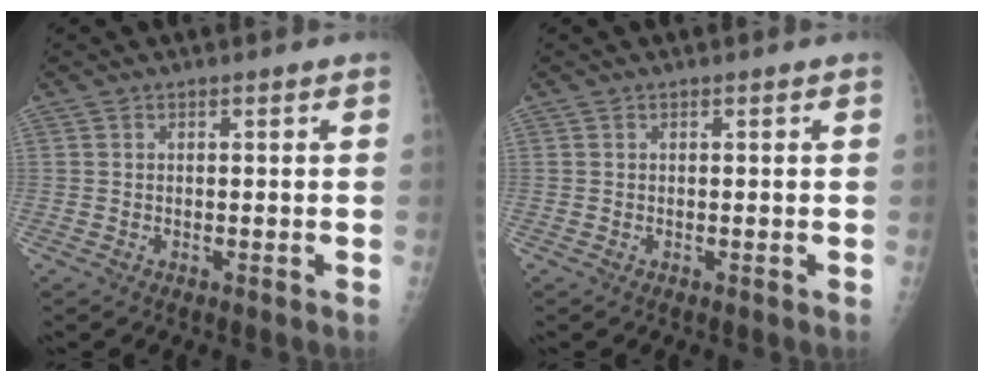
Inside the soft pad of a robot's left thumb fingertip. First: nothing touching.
{"total": 0.0}